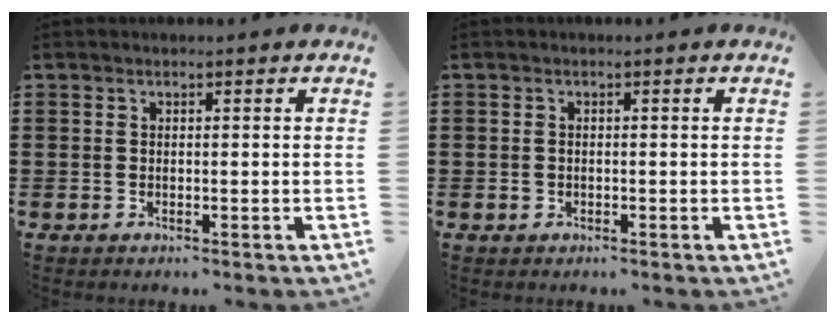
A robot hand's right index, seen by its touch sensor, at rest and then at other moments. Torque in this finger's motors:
{"motor_torque": [-0.25, 0.13, 0.03, -0.01]}